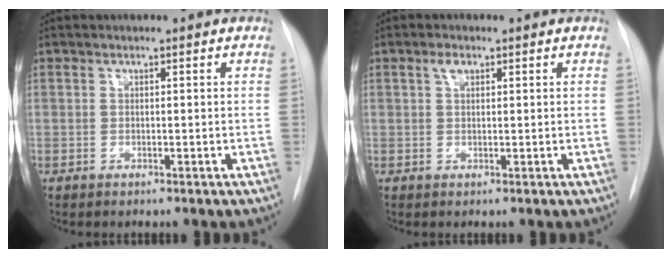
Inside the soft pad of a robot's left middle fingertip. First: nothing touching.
{"total": 1.6, "force": [0.8, 0.8, 1.1], "torque": [-0.021, 0.008, 0.014]}